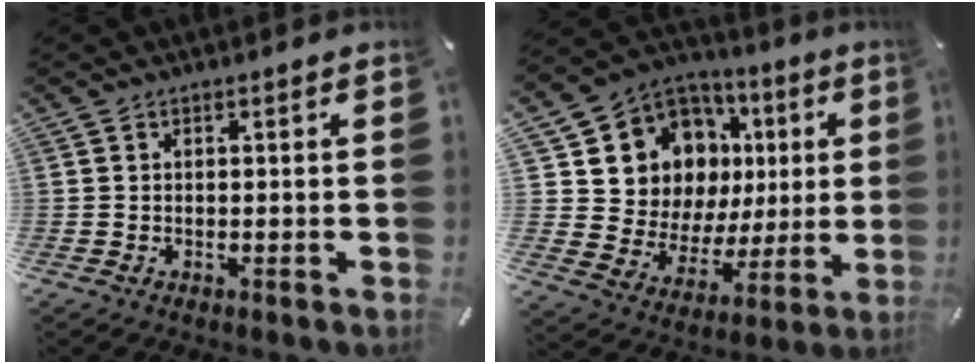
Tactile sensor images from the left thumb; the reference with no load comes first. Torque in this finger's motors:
{"motor_torque": [1.09, 1.06, 0.47, -0.17, 0.11]}